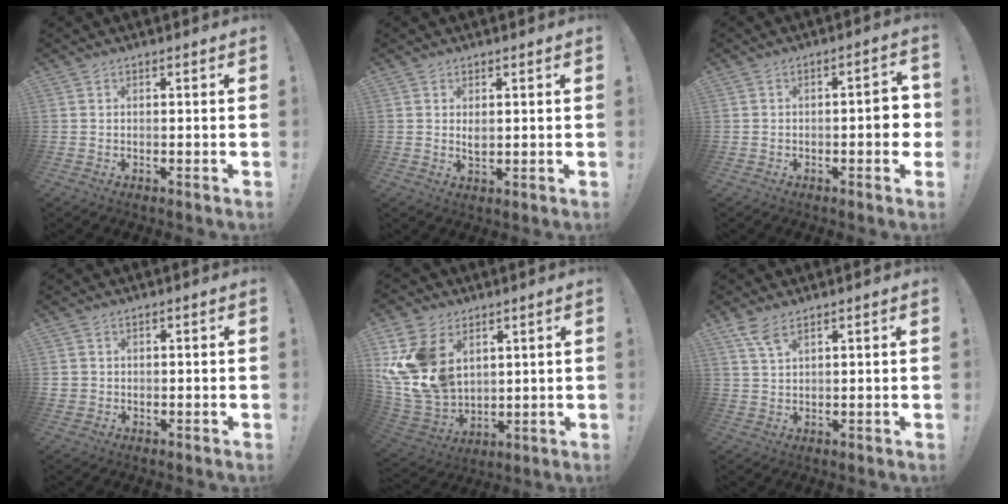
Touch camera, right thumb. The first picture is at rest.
{"total": 2.2, "force": [1.0, 1.1, 1.6], "torque": [-0.019, -0.006, 0.015]}
{"total": 6.0, "force": [-1.4, 2.1, 5.5], "torque": [-0.070, 0.004, -0.021]}
{"total": 1.7, "force": [0.5, 1.6, 0.3], "torque": [-0.001, -0.001, 0.009]}
{"total": 17.3, "force": [5.9, 12.8, 10.0], "torque": [-0.210, -0.034, 0.117]}
{"total": 5.1, "force": [3.7, 1.2, 3.3], "torque": [-0.063, -0.016, 0.067]}